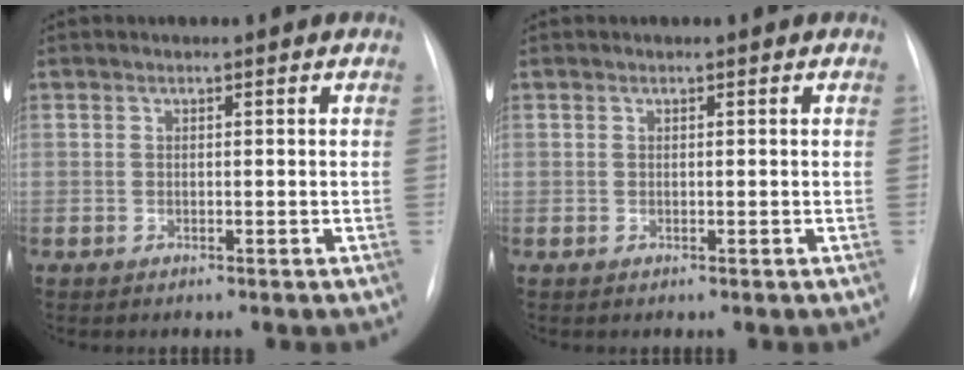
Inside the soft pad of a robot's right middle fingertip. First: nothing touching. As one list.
[{"total": 0.0}]